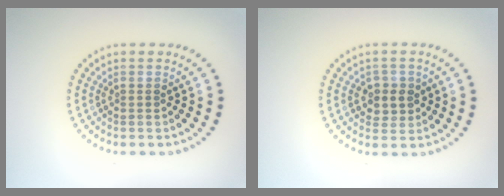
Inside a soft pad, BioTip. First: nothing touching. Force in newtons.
{"total": 2.3, "press": 2.2, "slide": 0.6}